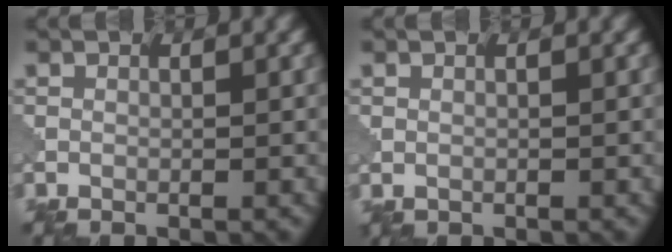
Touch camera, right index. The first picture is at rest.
{"total": 0.0}